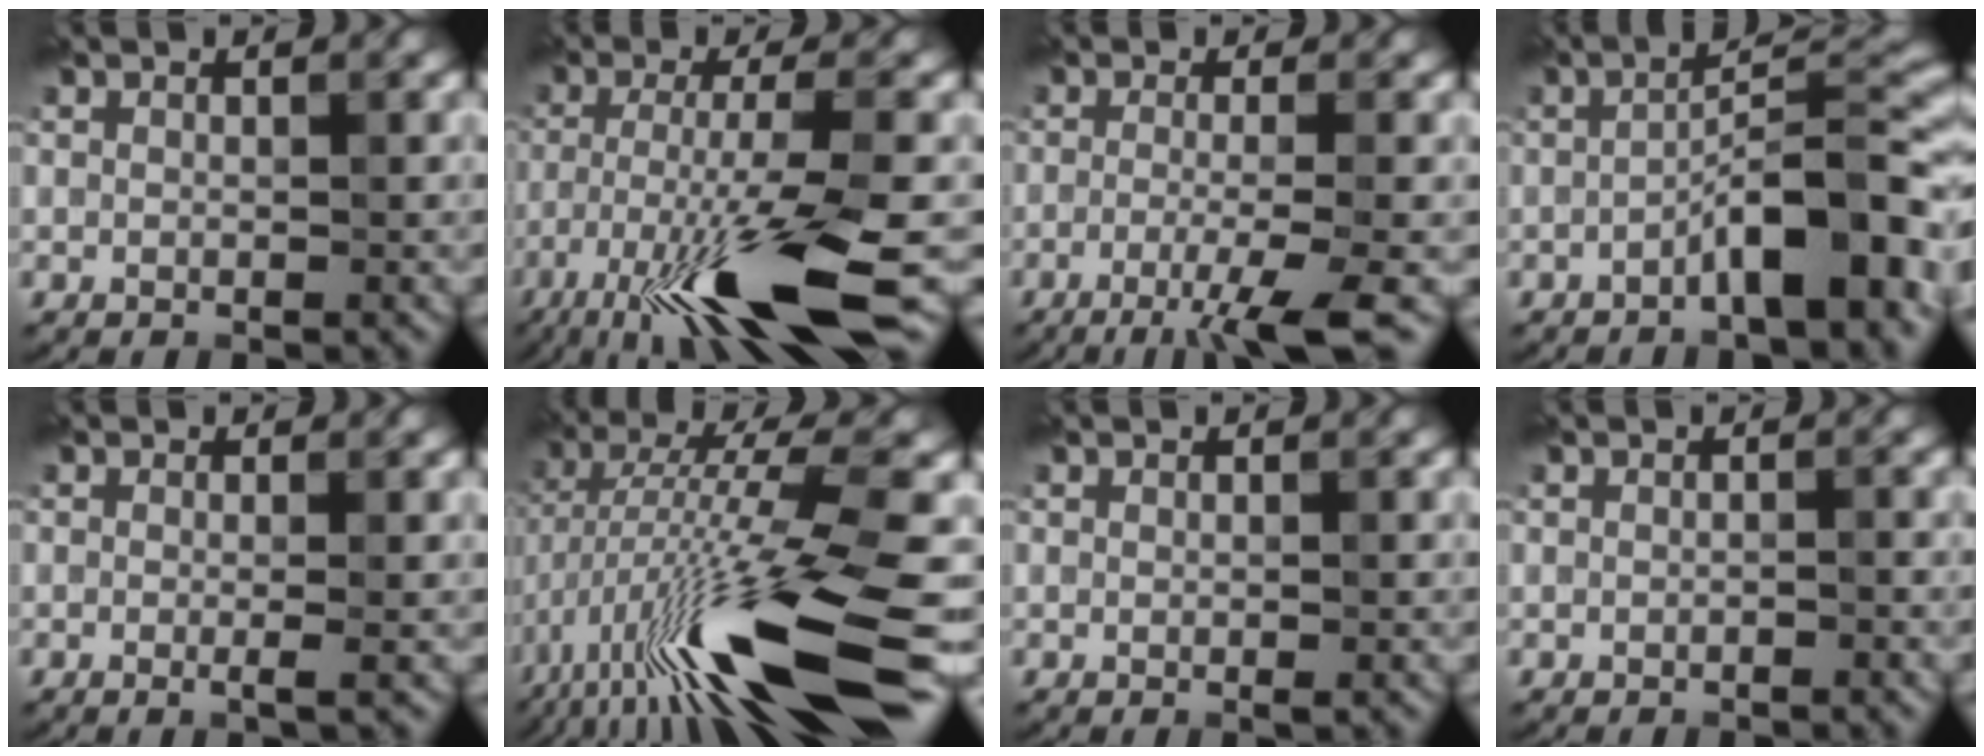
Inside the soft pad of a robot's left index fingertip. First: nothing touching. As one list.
[{"total": 11.5, "force": [-6.5, 1.7, 9.4], "torque": [-0.160, -0.008, -0.116]}, {"total": 5.0, "force": [-2.4, 0.7, 4.4], "torque": [-0.067, -0.005, -0.051]}, {"total": 7.8, "force": [-3.6, 1.7, 6.7], "torque": [-0.102, 0.024, -0.063]}, {"total": 1.5, "force": [-0.2, 0.3, 1.5], "torque": [-0.021, -0.007, -0.010]}, {"total": 14.3, "force": [-6.2, 2.2, 12.7], "torque": [-0.230, 0.015, -0.096]}, {"total": 0.6, "force": [-0.1, 0.0, 0.6], "torque": [-0.008, -0.004, -0.001]}, {"total": 0.5, "force": [-0.3, 0.1, 0.4], "torque": [-0.005, 0.001, -0.007]}]